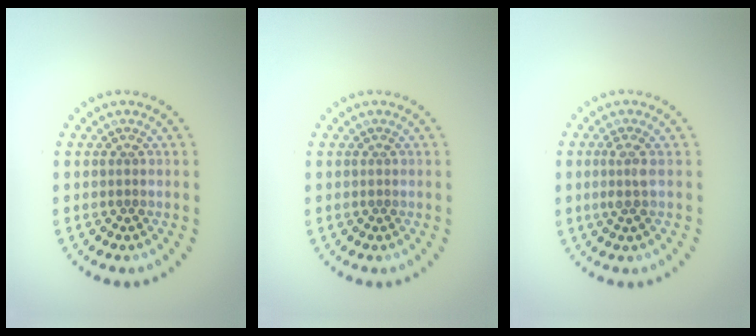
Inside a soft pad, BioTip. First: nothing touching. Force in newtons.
{"total": 0.0}
{"total": 1.5, "press": 1.2, "slide": 0.9}